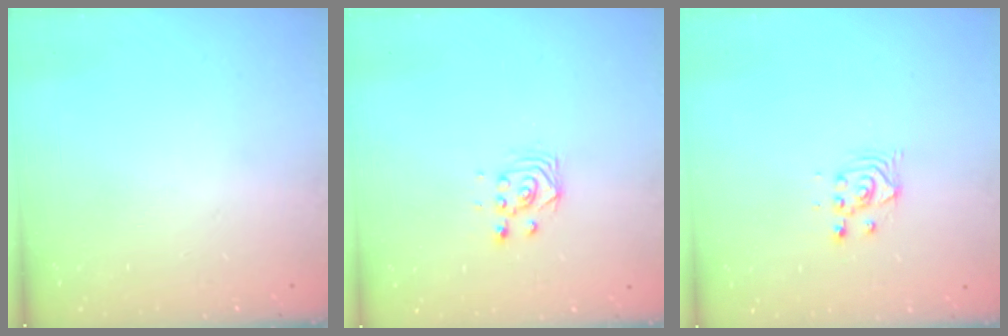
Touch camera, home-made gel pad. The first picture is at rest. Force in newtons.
{"total": 2.8, "press": 2.8, "slide": 0.3}
{"total": 2.9, "press": 2.9, "slide": 0.1}